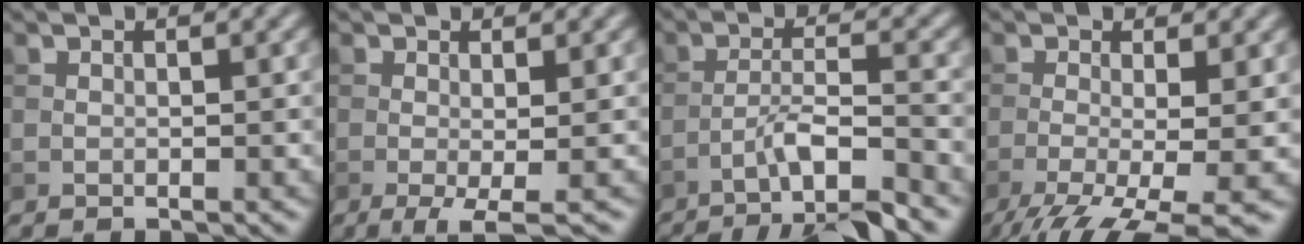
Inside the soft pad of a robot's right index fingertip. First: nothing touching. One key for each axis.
{"total": 3.1, "fx": -1.0, "fy": 0.5, "fz": 2.9, "tx": -0.051, "ty": -0.008, "tz": -0.018}
{"total": 6.8, "fx": -4.8, "fy": 1.0, "fz": 4.7, "tx": -0.069, "ty": 0.006, "tz": -0.086}
{"total": 9.5, "fx": -4.7, "fy": 2.8, "fz": 7.8, "tx": -0.145, "ty": -0.027, "tz": -0.077}